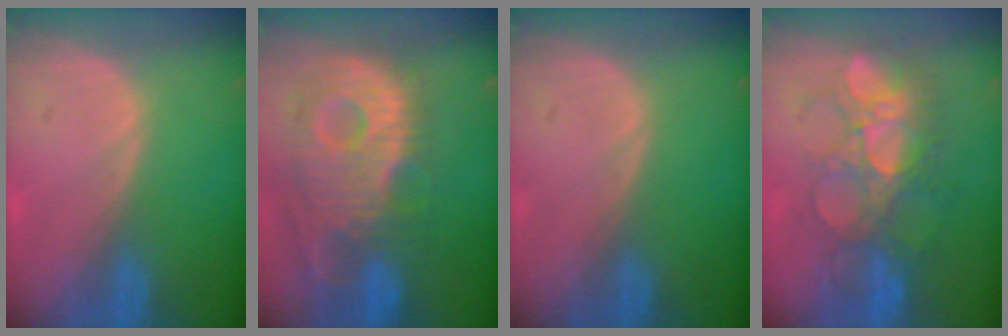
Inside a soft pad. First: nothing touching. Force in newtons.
{"total": 13.0, "press": 11.3, "slide": 6.4}
{"total": 0.0}
{"total": 9.0, "press": 8.8, "slide": 2.0}